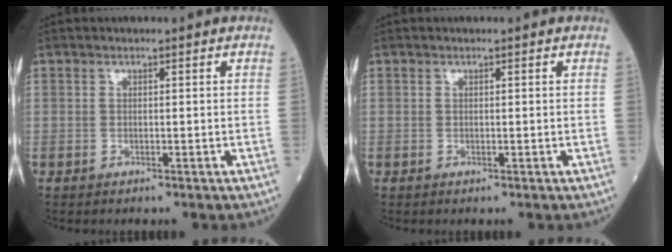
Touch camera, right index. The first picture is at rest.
{"total": 0.0}